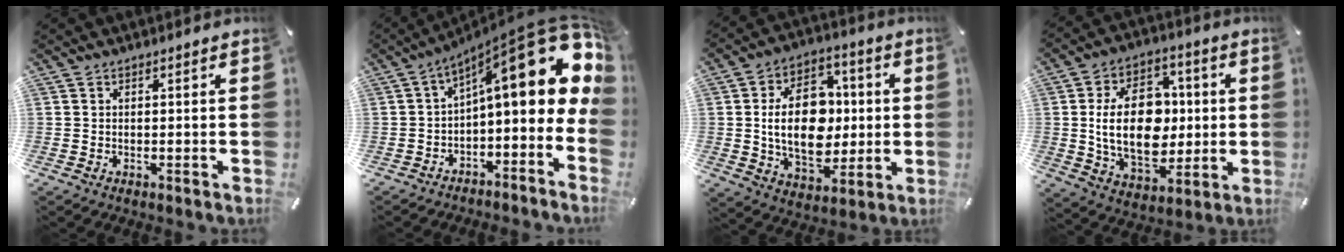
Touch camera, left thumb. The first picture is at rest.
{"total": 21.9, "force": [8.1, 8.6, 18.5], "torque": [-0.235, -0.065, 0.134]}
{"total": 18.1, "force": [0.4, 12.7, 13.0], "torque": [-0.244, 0.004, 0.005]}
{"total": 19.7, "force": [0.8, 13.5, 14.4], "torque": [-0.259, 0.002, 0.012]}